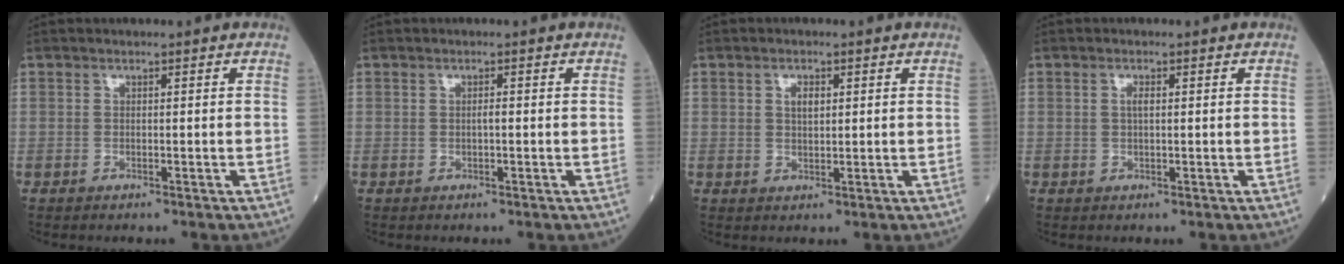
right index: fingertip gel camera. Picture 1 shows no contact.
{"total": 0.6, "force": [-0.1, 0.1, 0.6], "torque": [-0.011, 0.002, -0.003]}
{"total": 2.1, "force": [0.7, 1.0, 1.7], "torque": [-0.030, 0.001, 0.012]}
{"total": 1.2, "force": [0.2, 0.3, 1.1], "torque": [-0.024, 0.003, 0.001]}